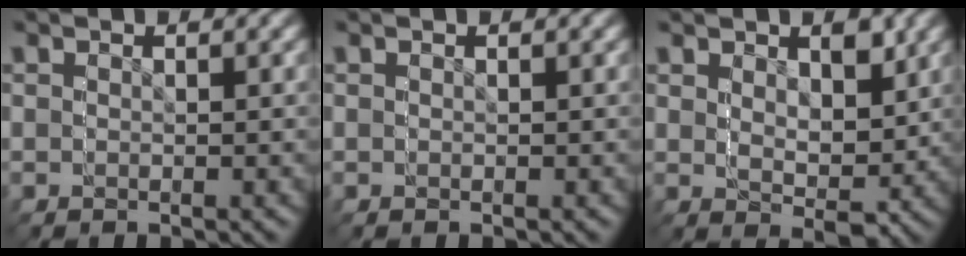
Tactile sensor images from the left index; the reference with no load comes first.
{"total": 0.0}
{"total": 3.4, "force": [2.9, 0.3, -1.8], "torque": [0.022, 0.004, 0.040]}